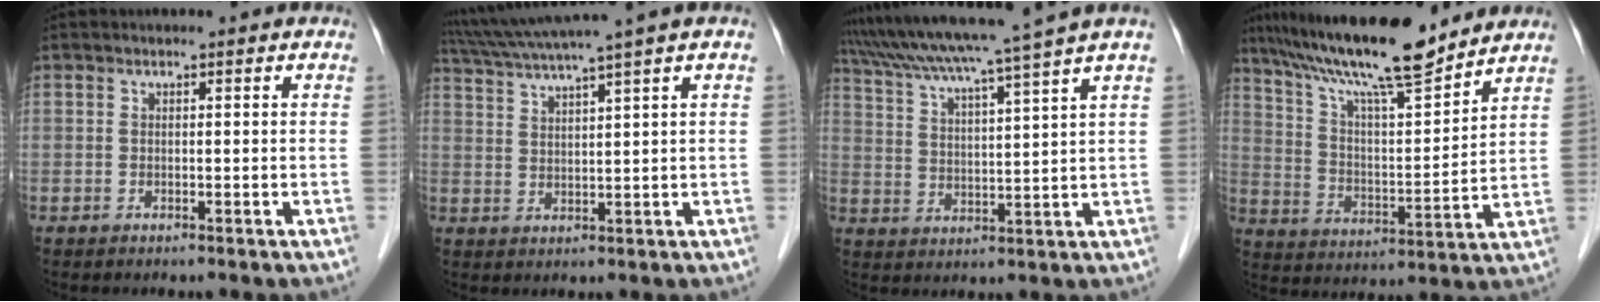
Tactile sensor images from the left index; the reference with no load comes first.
{"total": 9.9, "force": [8.0, -2.0, 5.5], "torque": [-0.097, 0.021, 0.131]}
{"total": 14.7, "force": [12.2, -2.5, 7.9], "torque": [-0.138, -0.008, 0.184]}
{"total": 16.7, "force": [14.2, 1.2, 8.7], "torque": [-0.153, 0.007, 0.245]}